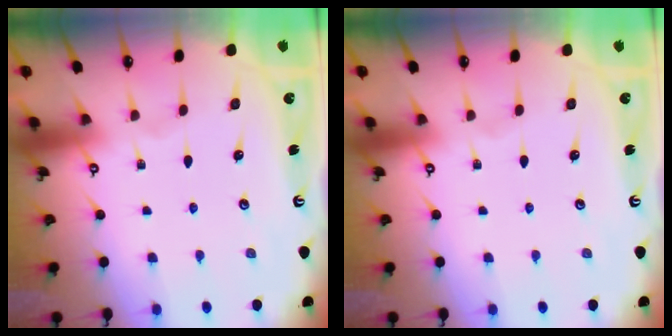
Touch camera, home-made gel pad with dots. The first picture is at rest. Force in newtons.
{"total": 0.0}